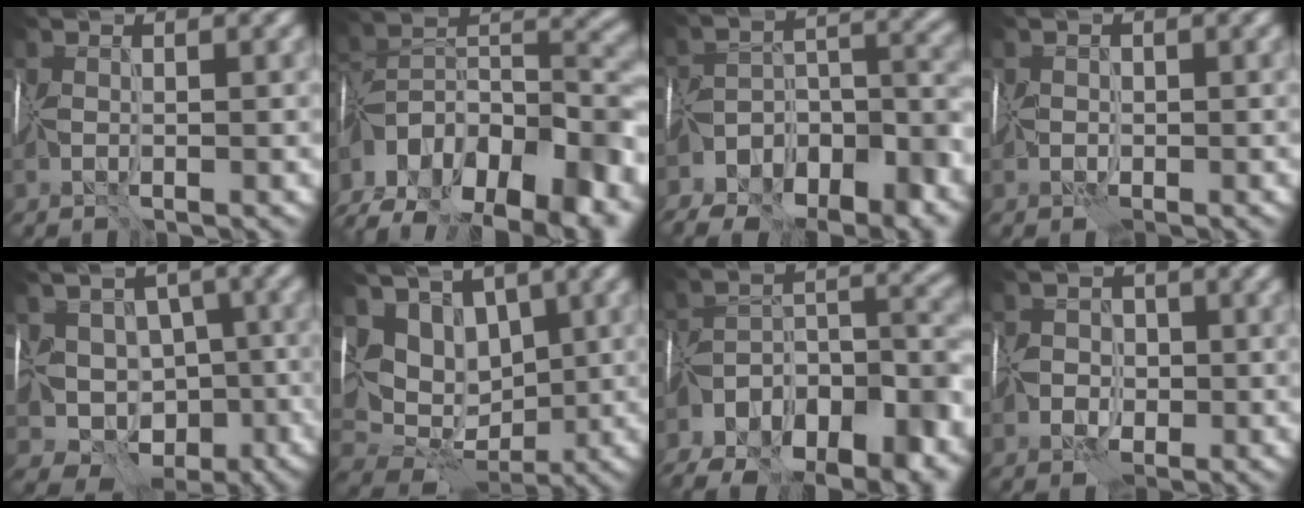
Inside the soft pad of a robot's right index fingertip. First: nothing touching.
{"total": 14.7, "force": [-8.4, 8.0, 9.1], "torque": [-0.187, 0.007, -0.129]}
{"total": 11.8, "force": [-9.2, 5.5, 4.8], "torque": [-0.066, 0.016, -0.121]}
{"total": 0.6, "force": [0.0, 0.2, -0.5], "torque": [0.012, 0.003, -0.002]}
{"total": 9.0, "force": [-2.9, 7.7, 3.8], "torque": [-0.023, -0.002, -0.044]}
{"total": 7.6, "force": [3.2, 5.6, 4.1], "torque": [-0.047, 0.004, 0.056]}
{"total": 13.0, "force": [-9.4, 5.9, 6.7], "torque": [-0.122, 0.016, -0.133]}
{"total": 1.6, "force": [-0.5, 1.5, 0.0], "torque": [0.020, 0.007, -0.014]}